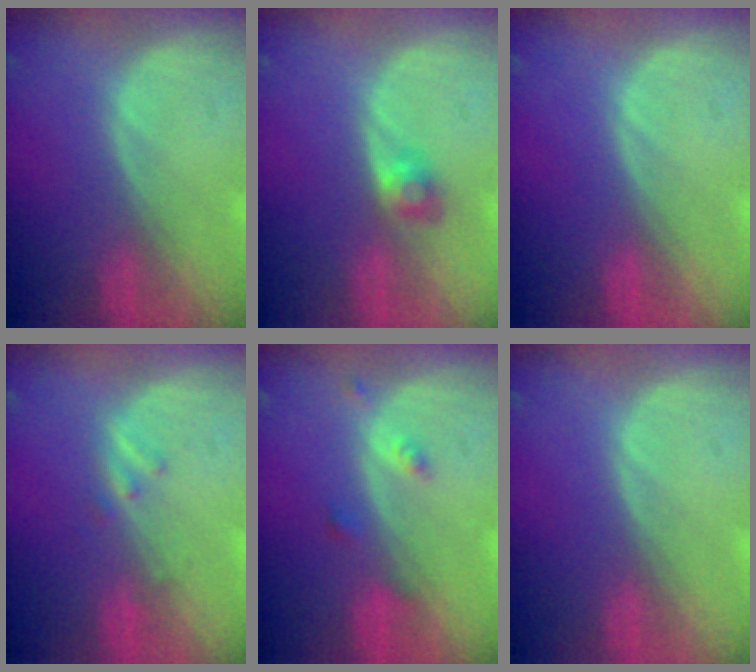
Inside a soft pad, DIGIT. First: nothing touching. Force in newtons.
{"total": 2.5, "press": 2.3, "slide": 0.9}
{"total": 0.0}
{"total": 1.4, "press": 1.4, "slide": 0.2}
{"total": 2.1, "press": 2.1, "slide": 0.2}
{"total": 0.0}